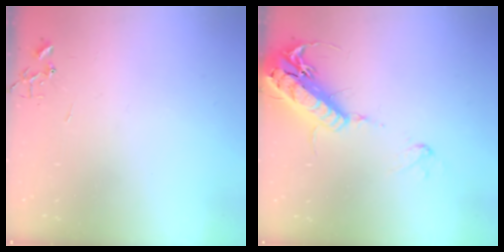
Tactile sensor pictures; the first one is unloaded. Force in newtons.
{"total": 19.9, "press": 19.5, "slide": 3.8}